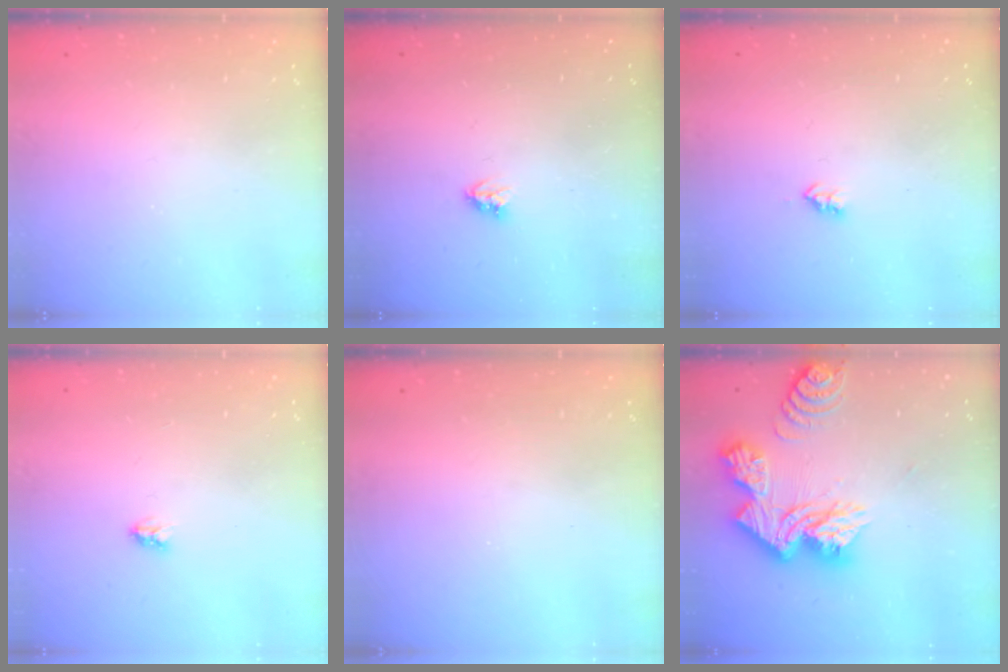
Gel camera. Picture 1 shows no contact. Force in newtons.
{"total": 3.5, "press": 3.4, "slide": 0.5}
{"total": 2.6, "press": 2.5, "slide": 0.4}
{"total": 2.9, "press": 2.9, "slide": 0.3}
{"total": 0.0}
{"total": 20.1, "press": 20.0, "slide": 1.8}